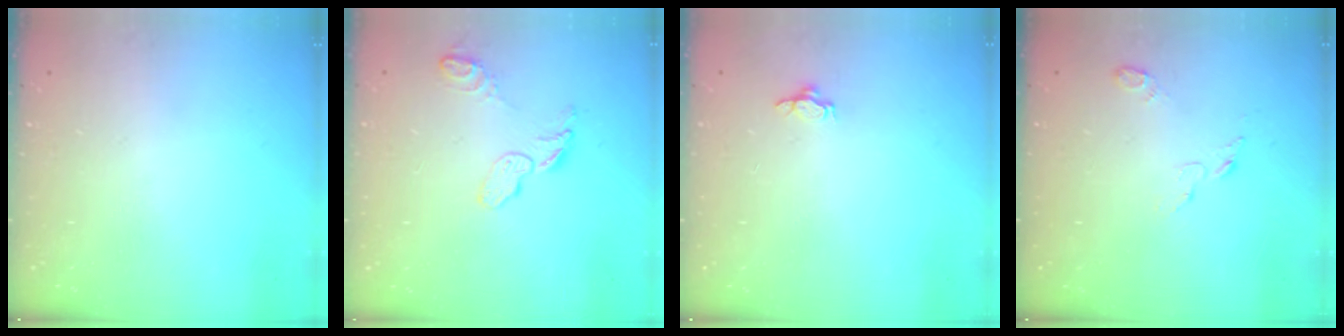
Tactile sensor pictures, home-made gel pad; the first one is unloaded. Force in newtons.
{"total": 8.1, "press": 8.0, "slide": 0.5}
{"total": 2.7, "press": 2.6, "slide": 1.0}
{"total": 3.7, "press": 3.7, "slide": 0.3}